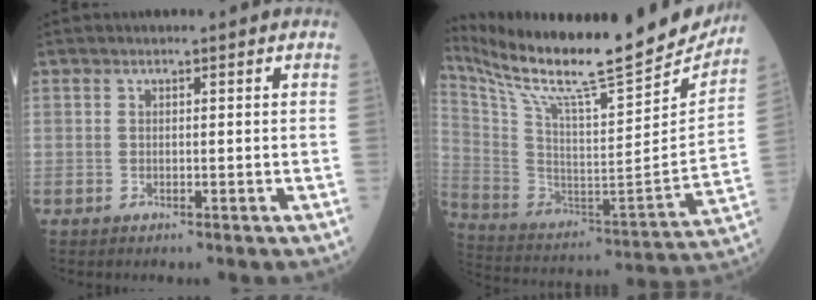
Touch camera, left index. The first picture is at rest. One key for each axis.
{"total": 29.0, "fx": 25.5, "fy": 3.3, "fz": 13.5, "tx": -0.257, "ty": -0.065, "tz": 0.385}